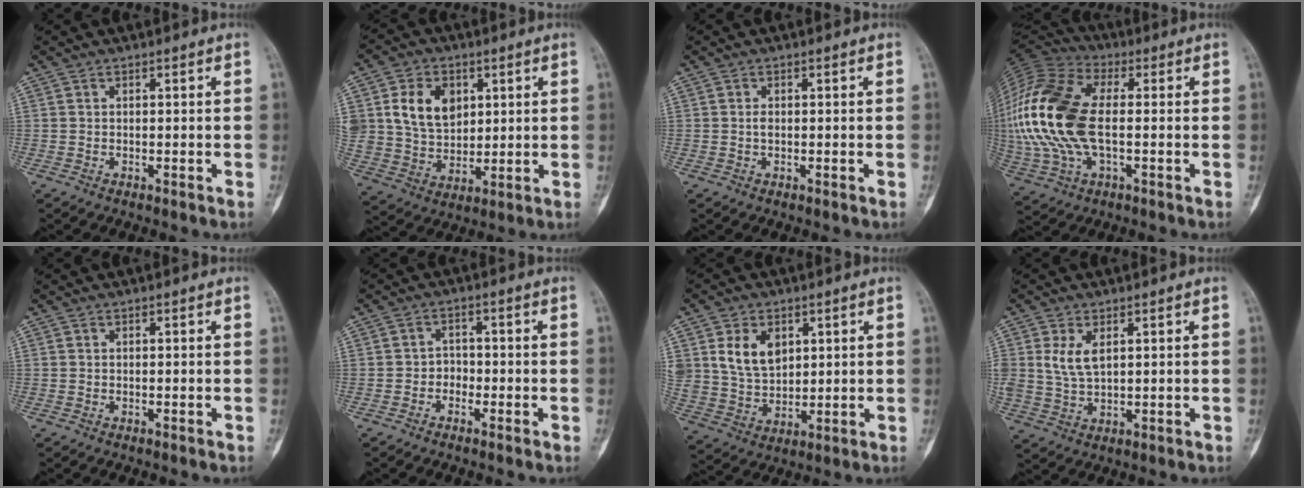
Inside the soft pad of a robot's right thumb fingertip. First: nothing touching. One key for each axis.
{"total": 12.1, "fx": 3.6, "fy": 8.9, "fz": 7.3, "tx": -0.100, "ty": -0.012, "tz": 0.075}
{"total": 0.9, "fx": -0.1, "fy": 0.5, "fz": 0.7, "tx": -0.015, "ty": 0.000, "tz": -0.002}
{"total": 21.0, "fx": -0.2, "fy": 11.2, "fz": 17.8, "tx": -0.409, "ty": 0.013, "tz": -0.004}
{"total": 0.0}
{"total": 2.3, "fx": -1.2, "fy": 1.8, "fz": 0.7, "tx": 0.005, "ty": 0.012, "tz": -0.028}
{"total": 9.5, "fx": 3.4, "fy": 6.7, "fz": 5.9, "tx": -0.086, "ty": -0.017, "tz": 0.077}
{"total": 5.2, "fx": 1.7, "fy": 2.5, "fz": 4.2, "tx": -0.086, "ty": -0.005, "tz": 0.043}